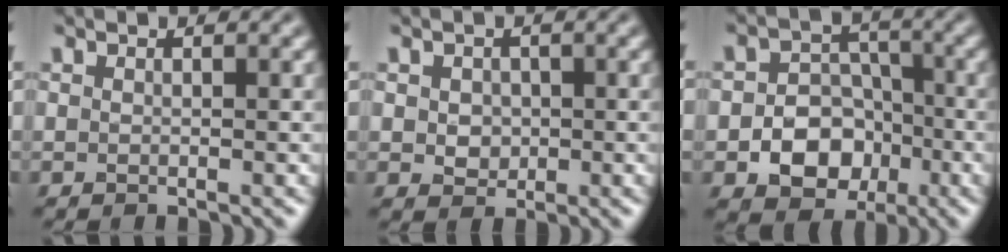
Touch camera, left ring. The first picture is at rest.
{"total": 1.9, "force": [0.1, 1.7, 1.0], "torque": [-0.016, -0.003, 0.003]}
{"total": 6.6, "force": [-2.3, 5.2, 3.4], "torque": [-0.022, -0.005, -0.054]}